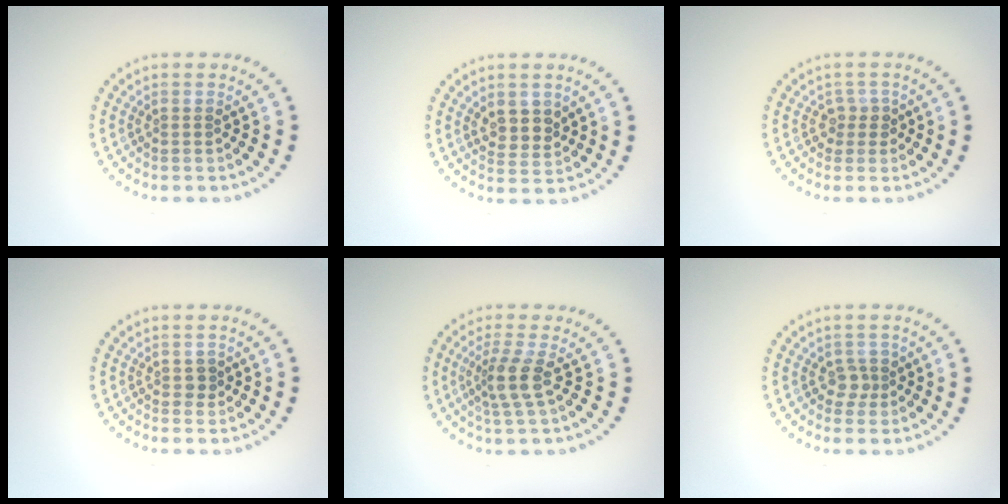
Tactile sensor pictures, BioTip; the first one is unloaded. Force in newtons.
{"total": 2.4, "press": 2.2, "slide": 1.0}
{"total": 1.5, "press": 1.1, "slide": 1.0}
{"total": 1.0, "press": 0.9, "slide": 0.3}
{"total": 2.8, "press": 2.1, "slide": 1.8}
{"total": 1.6, "press": 1.2, "slide": 1.0}